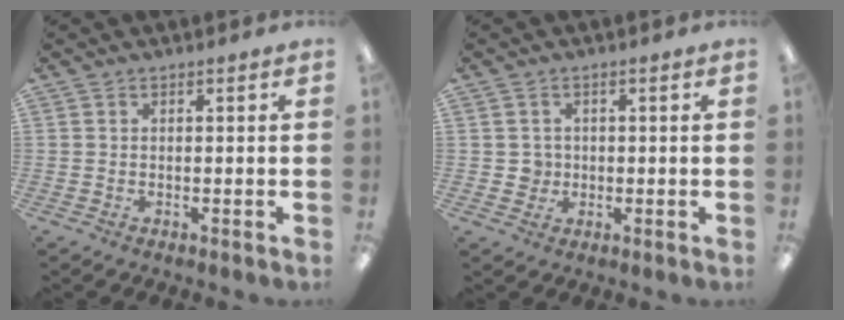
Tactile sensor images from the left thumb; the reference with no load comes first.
{"total": 2.8, "force": [0.1, 2.8, 0.4], "torque": [-0.004, 0.001, -0.003]}